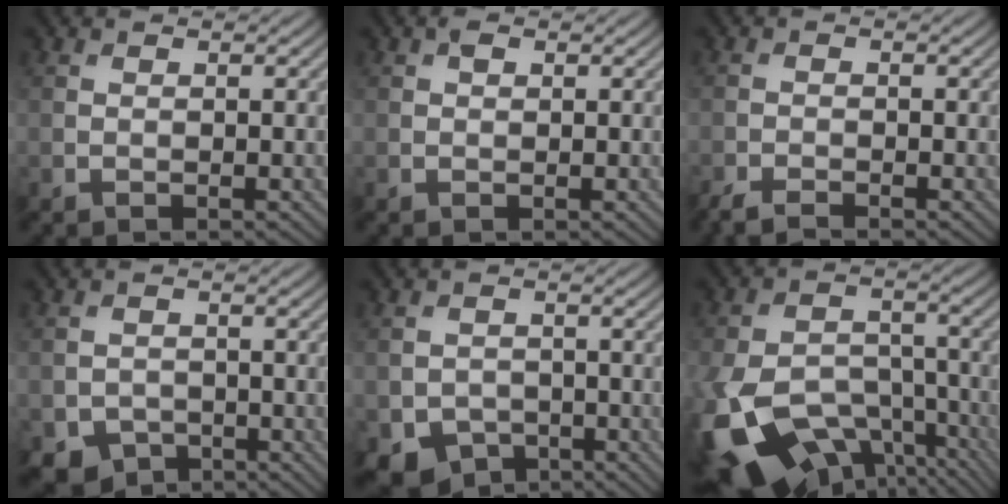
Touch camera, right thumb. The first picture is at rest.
{"total": 0.9, "force": [0.4, 0.5, 0.5], "torque": [-0.010, -0.001, 0.007]}
{"total": 2.5, "force": [-2.2, 0.3, 1.1], "torque": [-0.025, -0.006, -0.047]}
{"total": 3.7, "force": [-2.4, 2.6, 1.2], "torque": [-0.026, -0.012, -0.045]}
{"total": 4.8, "force": [-2.8, 3.4, 1.8], "torque": [-0.040, -0.015, -0.048]}
{"total": 17.4, "force": [-9.0, 10.9, 10.1], "torque": [-0.262, -0.069, -0.124]}